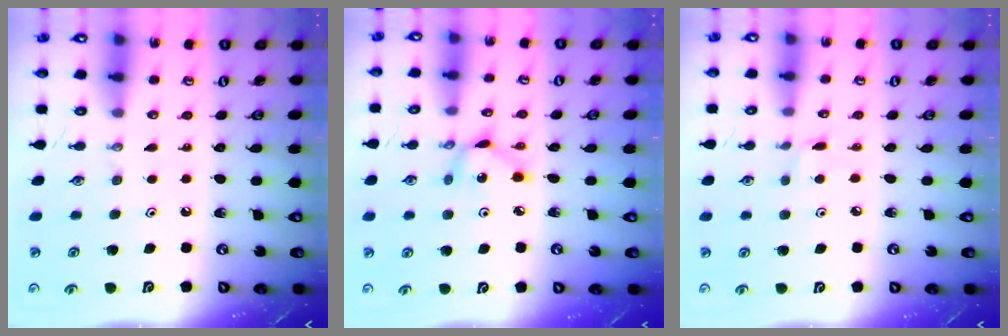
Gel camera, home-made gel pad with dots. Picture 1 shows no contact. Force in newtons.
{"total": 5.5, "press": 5.5, "slide": 0.3}
{"total": 2.3, "press": 2.3, "slide": 0.3}